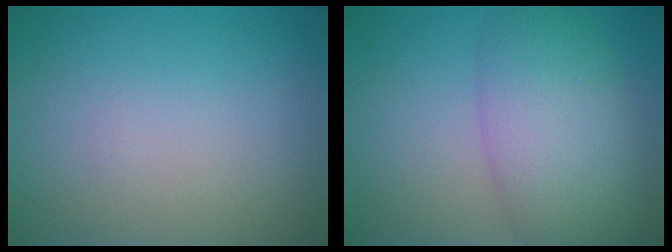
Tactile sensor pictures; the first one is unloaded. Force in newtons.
{"total": 6.8, "press": 6.8, "slide": 0.2}